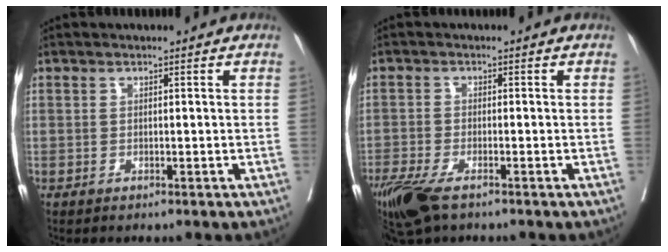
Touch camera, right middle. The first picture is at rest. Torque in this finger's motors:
{"motor_torque": [1.09, -1.02, 0.29, 0.13]}